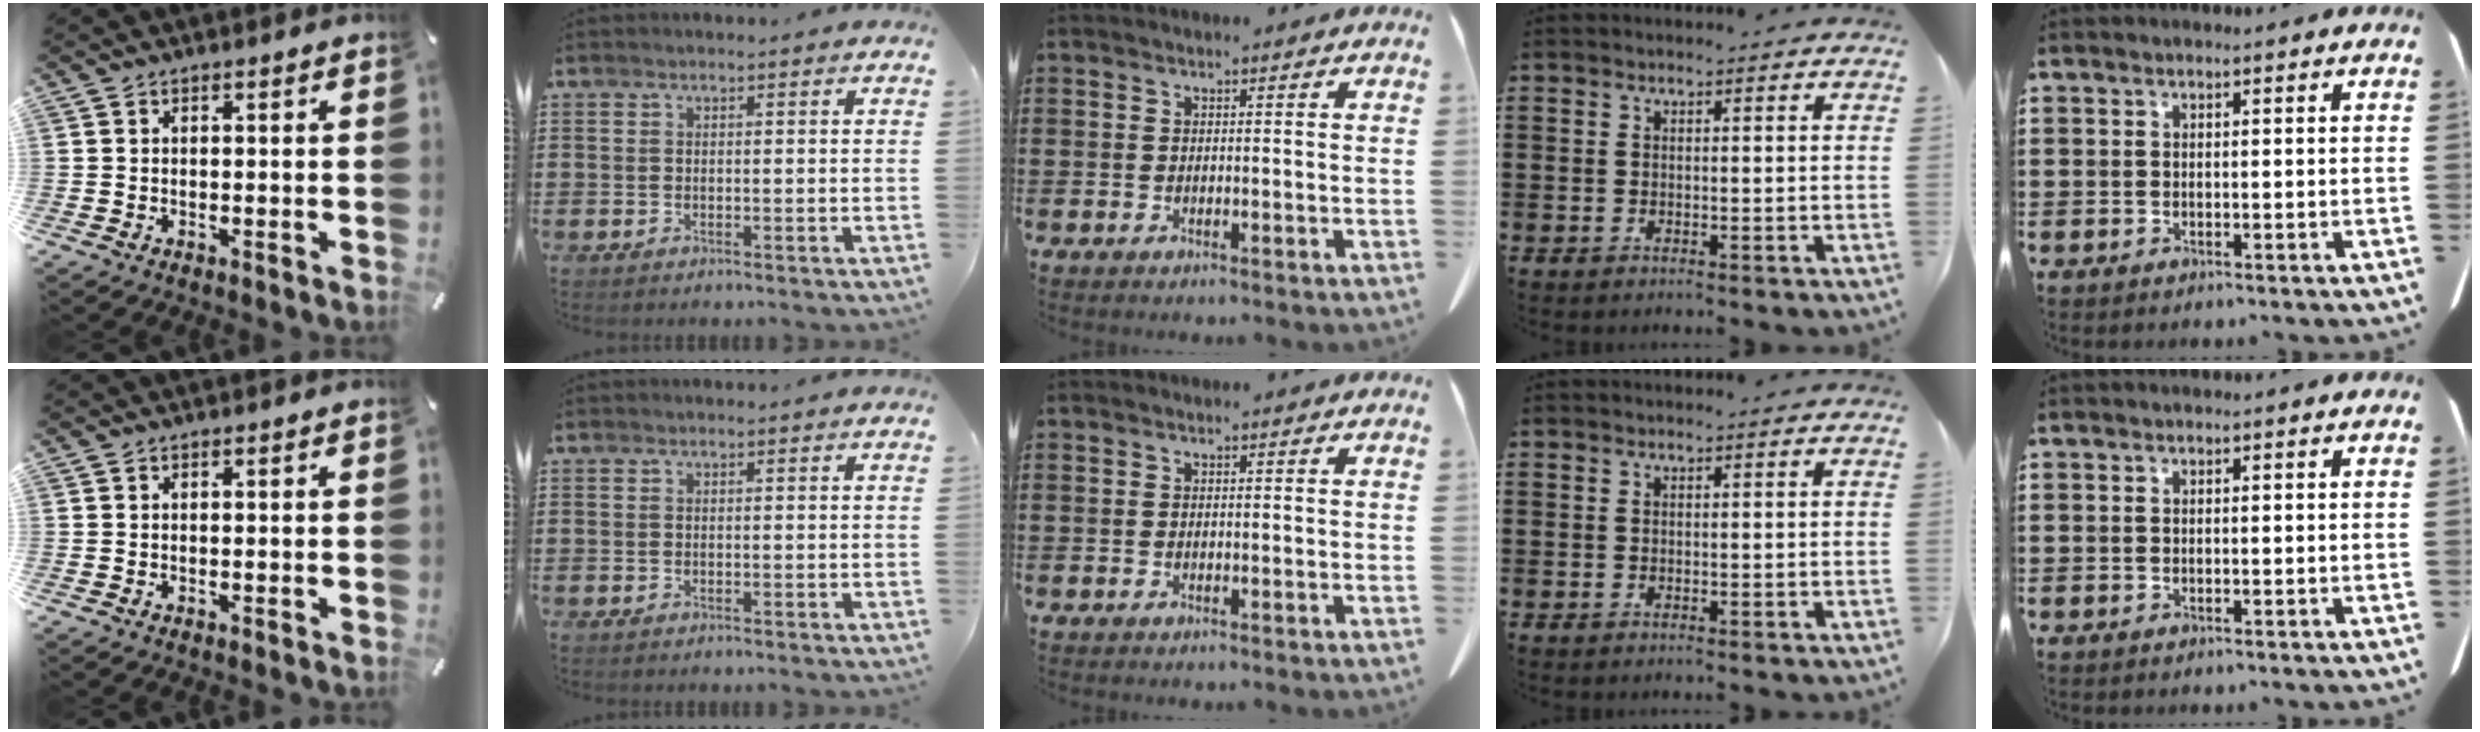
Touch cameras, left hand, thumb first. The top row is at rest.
{}